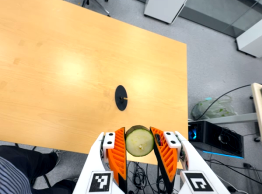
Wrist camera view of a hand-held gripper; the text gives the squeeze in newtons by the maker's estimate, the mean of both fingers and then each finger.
{"total": 10.1, "left": 9.7, "right": 10.5}